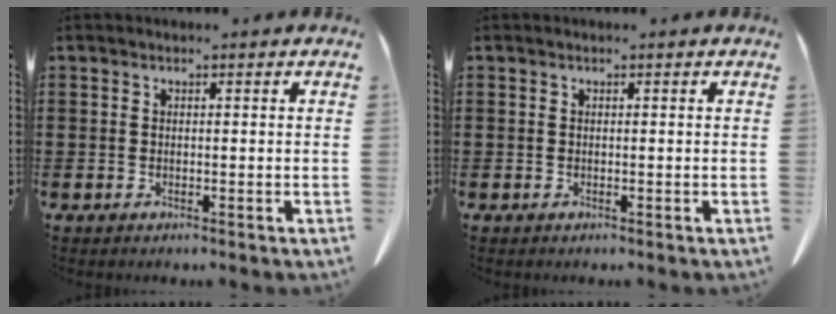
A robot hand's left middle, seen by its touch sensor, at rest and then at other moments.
{"total": 0.0}